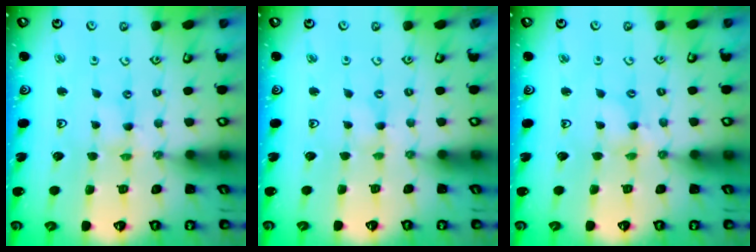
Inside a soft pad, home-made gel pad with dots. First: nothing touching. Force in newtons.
{"total": 0.0}
{"total": 1.7, "press": 1.7, "slide": 0.3}